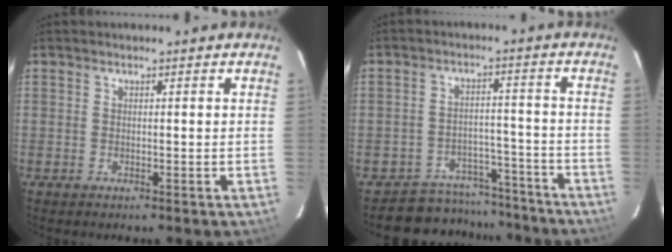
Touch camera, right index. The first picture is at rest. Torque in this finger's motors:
{"motor_torque": [-0.15, -0.08, -0.25, -0.16]}